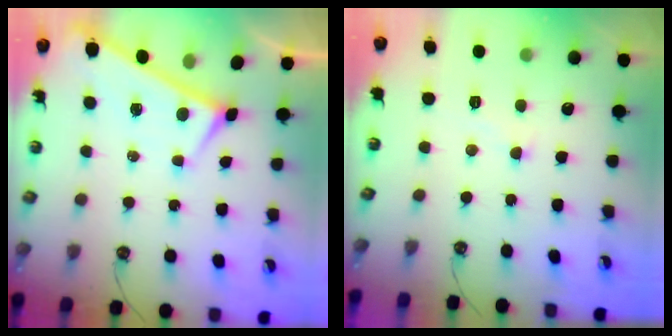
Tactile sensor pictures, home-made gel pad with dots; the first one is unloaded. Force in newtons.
{"total": 3.4, "press": 3.4, "slide": 0.5}